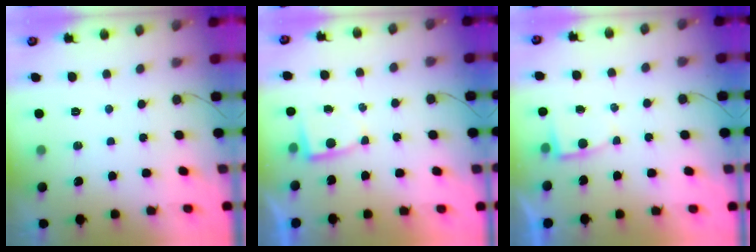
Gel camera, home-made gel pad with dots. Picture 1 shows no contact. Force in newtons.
{"total": 2.9, "press": 2.9, "slide": 0.4}
{"total": 2.6, "press": 2.6, "slide": 0.3}